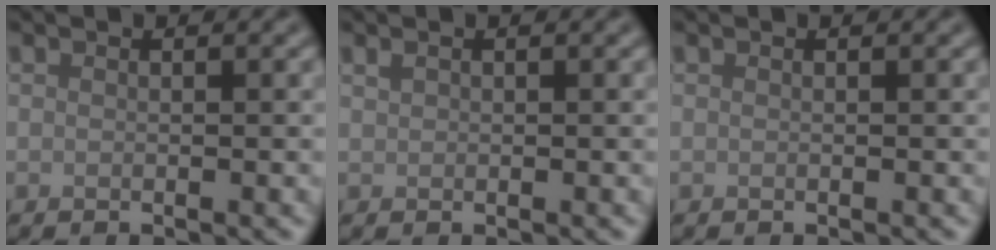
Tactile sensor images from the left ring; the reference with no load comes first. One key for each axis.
{"total": 0.5, "fx": 0.3, "fy": 0.4, "fz": 0.2, "tx": -0.003, "ty": 0.001, "tz": 0.007}
{"total": 0.0}